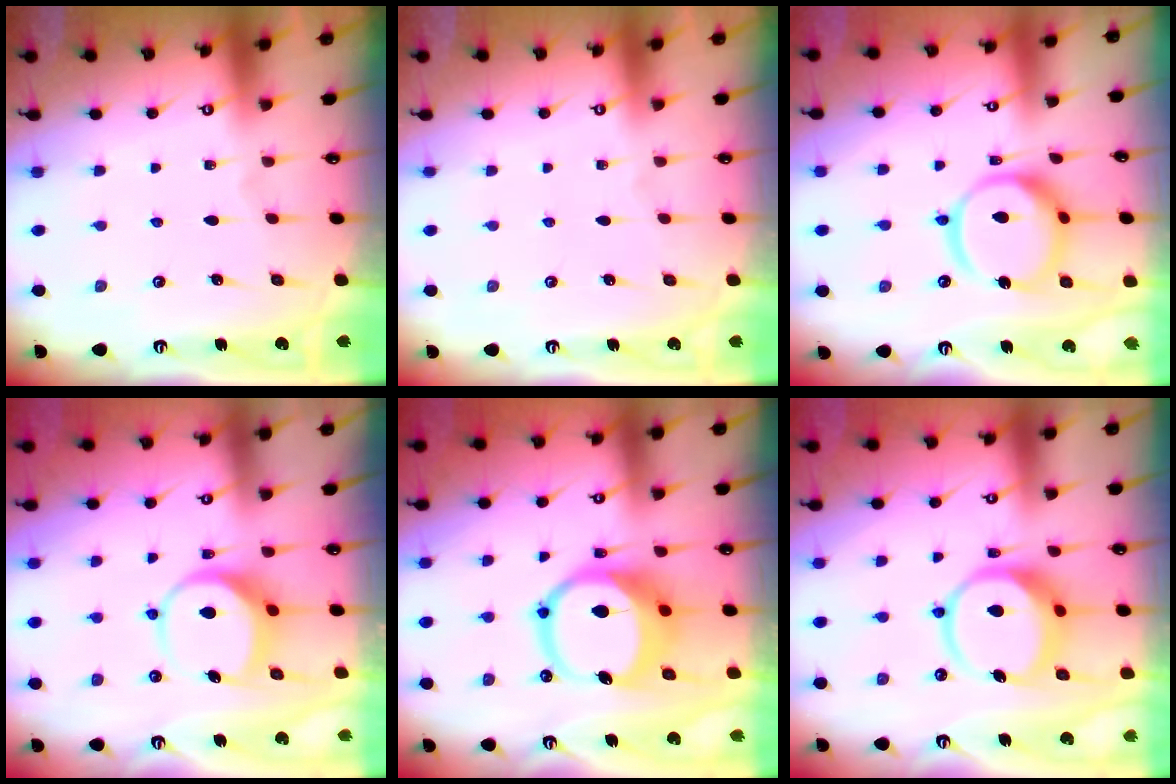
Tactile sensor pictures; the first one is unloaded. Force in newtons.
{"total": 0.0}
{"total": 15.6, "press": 15.5, "slide": 1.4}
{"total": 8.0, "press": 7.9, "slide": 1.0}
{"total": 14.2, "press": 14.1, "slide": 2.0}
{"total": 11.8, "press": 11.7, "slide": 1.6}